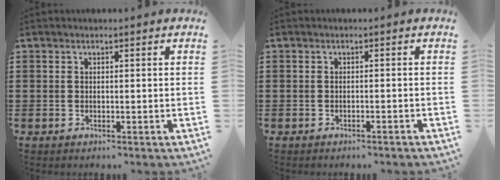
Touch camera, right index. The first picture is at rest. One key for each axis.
{"total": 0.6, "fx": -0.5, "fy": -0.1, "fz": 0.3, "tx": -0.006, "ty": -0.001, "tz": -0.010}